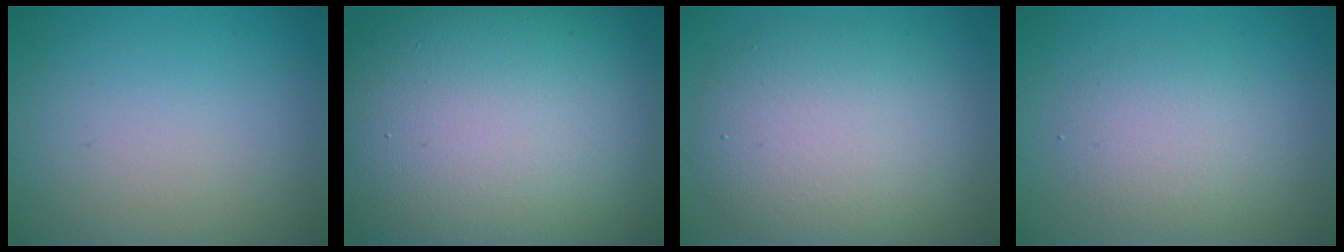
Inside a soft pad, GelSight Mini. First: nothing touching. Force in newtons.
{"total": 20.2, "press": 20.2, "slide": 1.0}
{"total": 7.3, "press": 7.3, "slide": 0.6}
{"total": 2.9, "press": 2.9, "slide": 0.2}